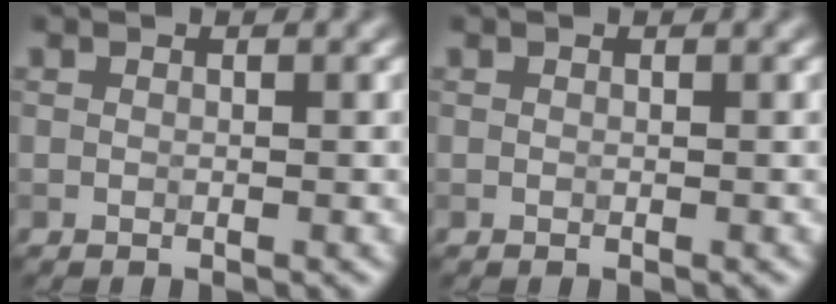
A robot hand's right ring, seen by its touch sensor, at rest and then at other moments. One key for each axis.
{"total": 0.0}